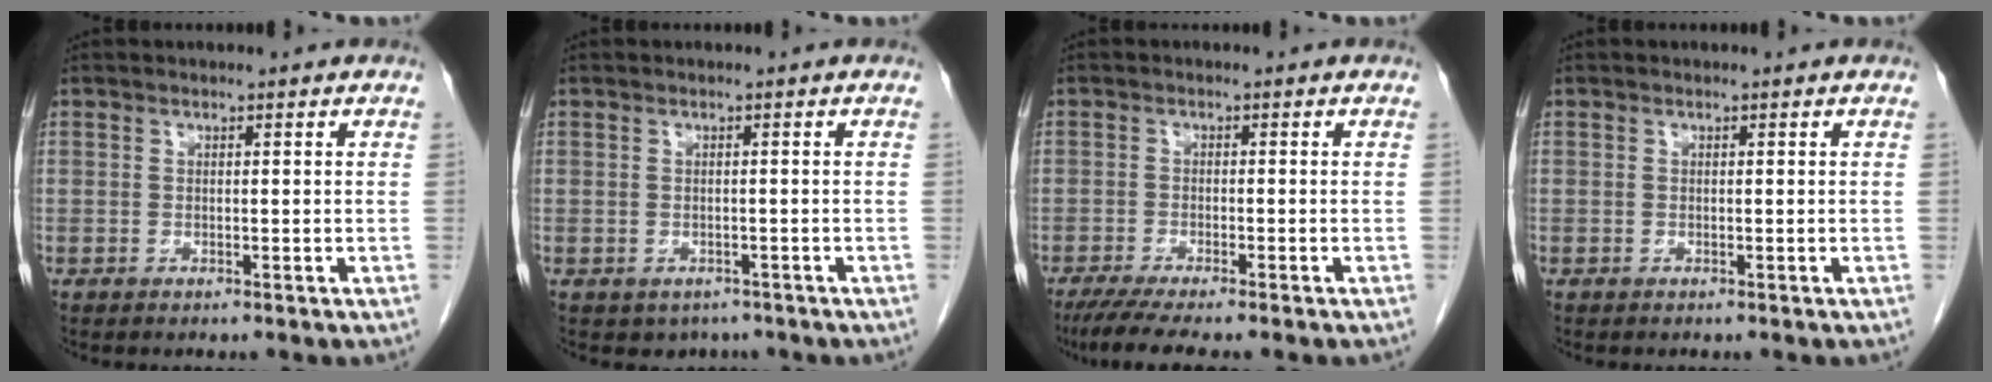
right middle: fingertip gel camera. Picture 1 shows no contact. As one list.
[{"total": 2.5, "force": [-1.7, 1.7, 0.5], "torque": [-0.006, 0.004, -0.018]}, {"total": 6.9, "force": [-5.7, 0.1, 4.0], "torque": [-0.060, -0.016, -0.091]}, {"total": 0.0}]